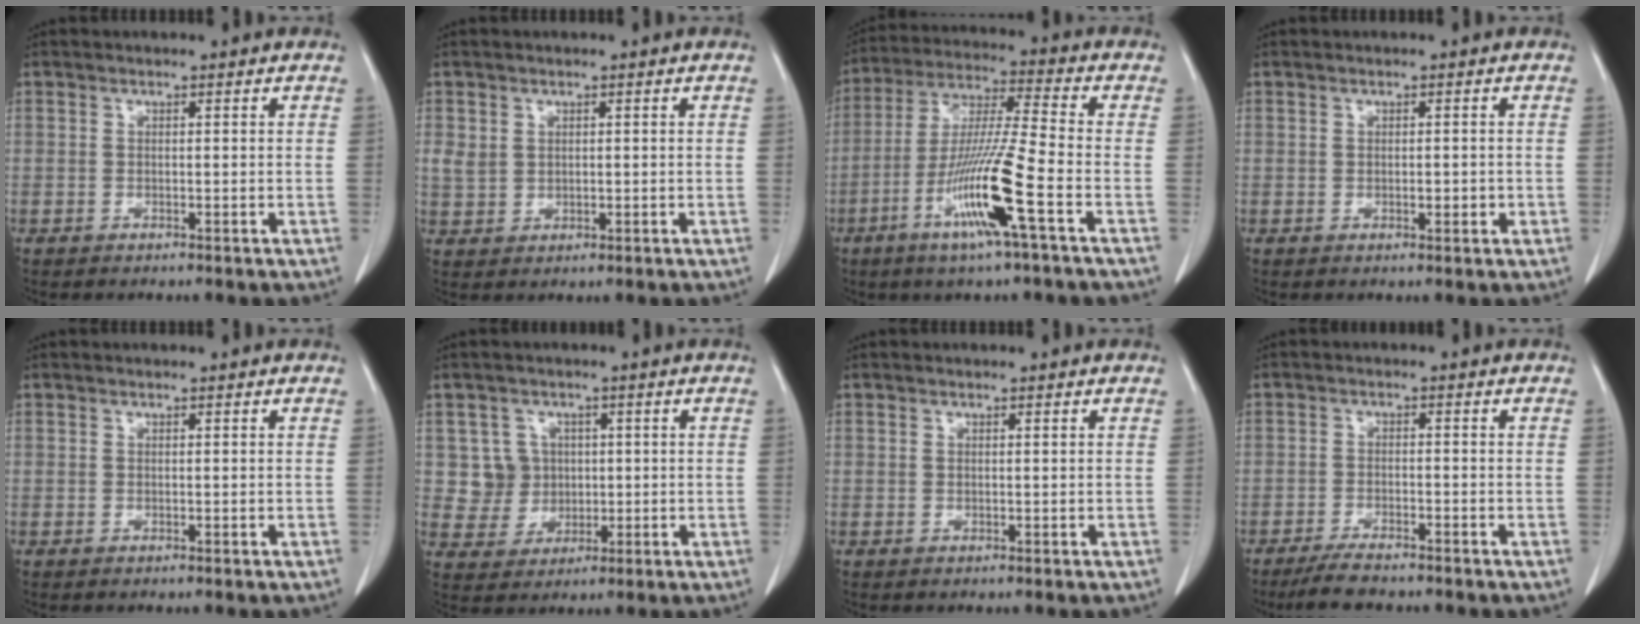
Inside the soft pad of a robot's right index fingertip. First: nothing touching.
{"total": 2.8, "force": [0.7, 2.3, 1.3], "torque": [-0.027, 0.004, 0.021]}
{"total": 13.5, "force": [-5.6, -0.9, 12.2], "torque": [-0.243, -0.015, -0.110]}
{"total": 1.4, "force": [-0.3, 0.6, 1.3], "torque": [-0.019, 0.001, -0.002]}
{"total": 0.0}
{"total": 5.2, "force": [1.0, 5.2, 0.2], "torque": [0.004, 0.013, 0.024]}
{"total": 0.0}
{"total": 4.9, "force": [-4.3, 0.7, 2.3], "torque": [-0.041, -0.013, -0.074]}